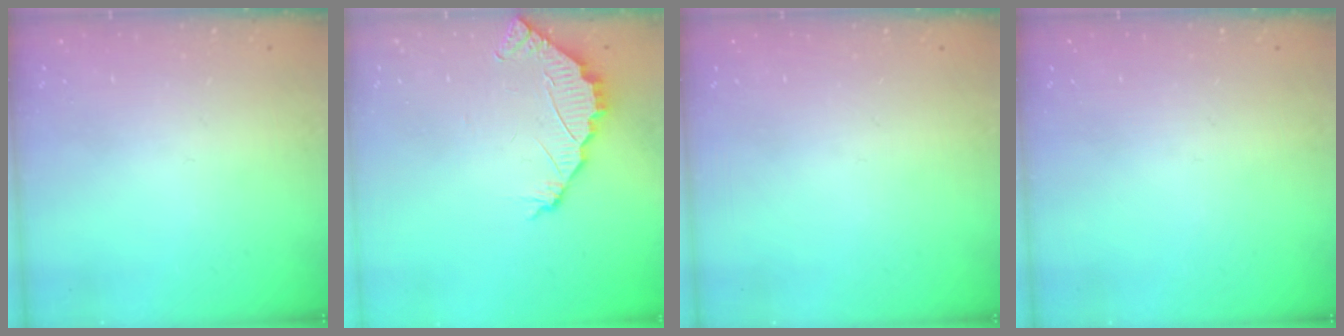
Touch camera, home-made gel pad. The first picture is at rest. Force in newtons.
{"total": 2.4, "press": 2.4, "slide": 0.2}
{"total": 0.0}
{"total": 0.0}